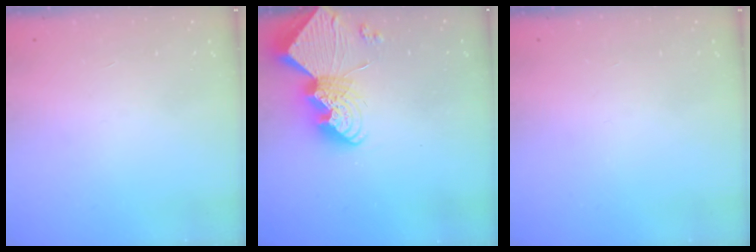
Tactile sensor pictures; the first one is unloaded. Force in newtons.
{"total": 13.3, "press": 13.3, "slide": 1.2}
{"total": 0.0}